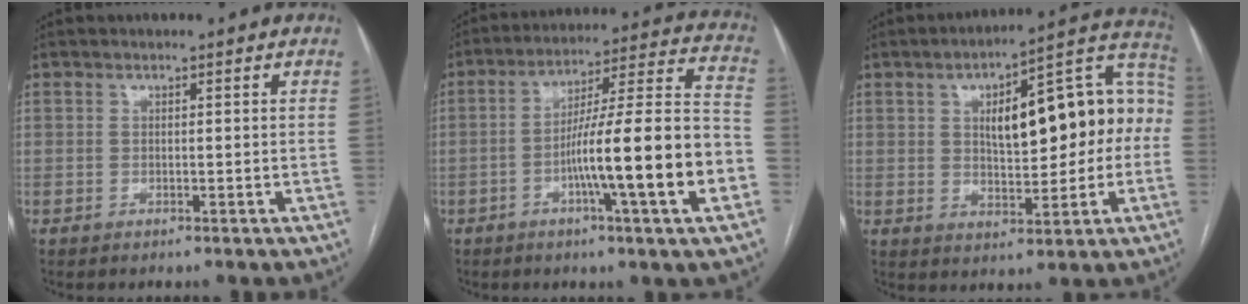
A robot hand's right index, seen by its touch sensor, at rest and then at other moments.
{"total": 18.9, "force": [-5.6, 0.0, 18.1], "torque": [-0.257, 0.012, -0.088]}
{"total": 18.7, "force": [1.6, 6.1, 17.6], "torque": [-0.248, 0.049, 0.030]}